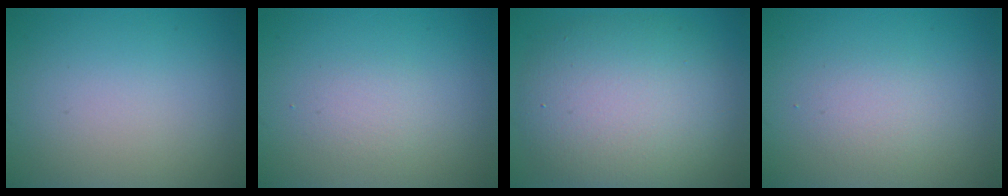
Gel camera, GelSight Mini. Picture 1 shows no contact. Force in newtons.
{"total": 1.3, "press": 1.3, "slide": 0.0}
{"total": 9.3, "press": 9.3, "slide": 0.6}
{"total": 1.7, "press": 1.7, "slide": 0.2}